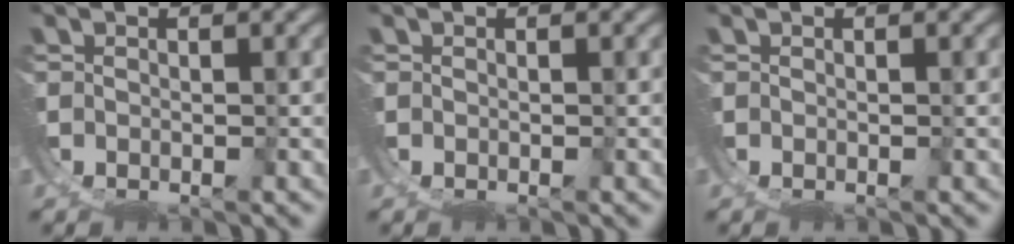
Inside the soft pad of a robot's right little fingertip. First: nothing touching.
{"total": 0.0}
{"total": 0.0}